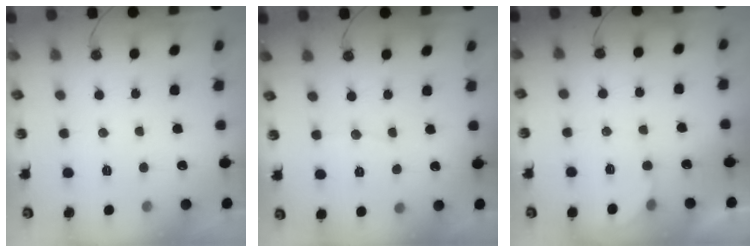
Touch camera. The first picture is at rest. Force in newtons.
{"total": 2.6, "press": 2.6, "slide": 0.3}
{"total": 2.2, "press": 2.2, "slide": 0.2}